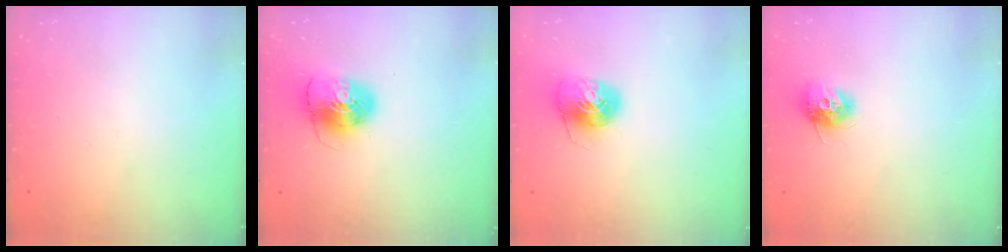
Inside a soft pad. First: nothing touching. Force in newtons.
{"total": 7.9, "press": 7.9, "slide": 0.7}
{"total": 8.1, "press": 8.1, "slide": 0.5}
{"total": 9.5, "press": 9.5, "slide": 0.4}